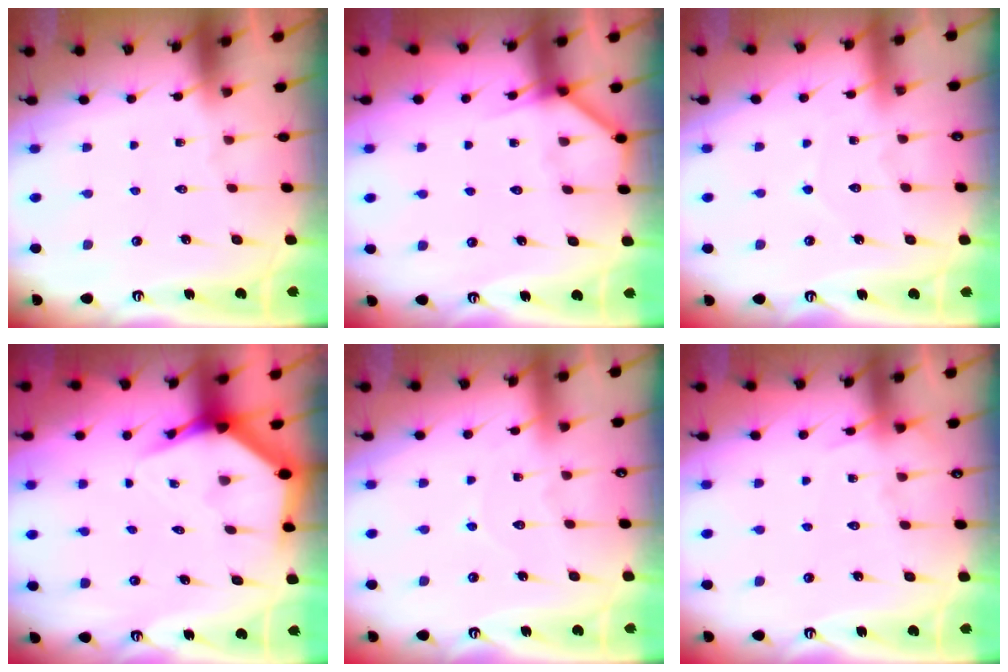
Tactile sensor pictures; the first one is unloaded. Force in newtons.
{"total": 5.3, "press": 5.3, "slide": 0.5}
{"total": 3.2, "press": 3.2, "slide": 0.3}
{"total": 5.0, "press": 4.9, "slide": 0.3}
{"total": 5.5, "press": 5.5, "slide": 0.5}
{"total": 3.8, "press": 3.8, "slide": 0.6}